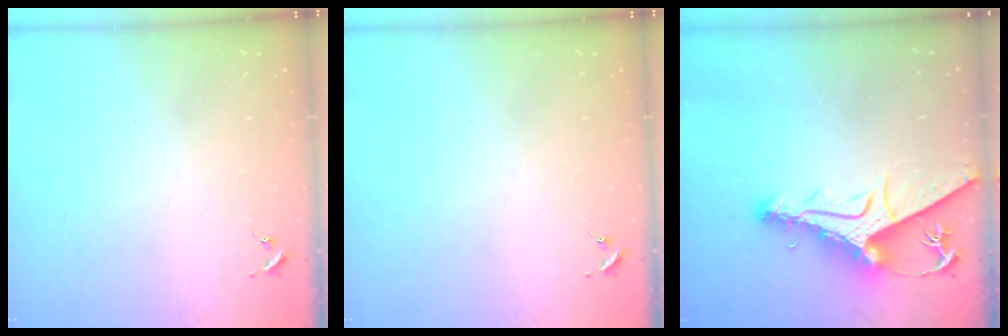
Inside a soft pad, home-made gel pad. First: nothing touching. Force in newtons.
{"total": 0.0}
{"total": 11.8, "press": 11.8, "slide": 1.4}